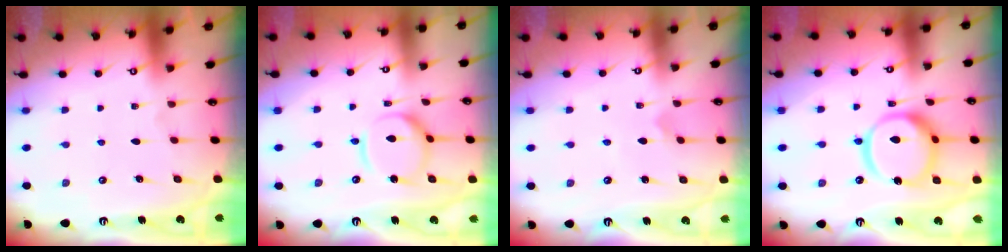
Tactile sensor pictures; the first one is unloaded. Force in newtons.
{"total": 11.6, "press": 11.5, "slide": 1.2}
{"total": 2.3, "press": 2.3, "slide": 0.2}
{"total": 16.5, "press": 16.4, "slide": 2.0}